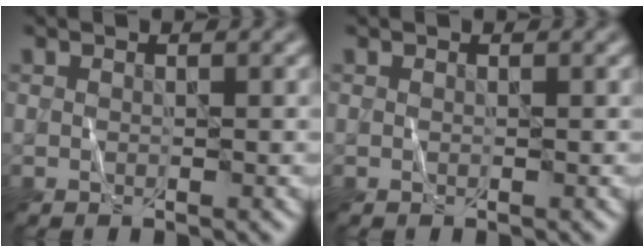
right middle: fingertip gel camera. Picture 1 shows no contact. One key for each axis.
{"total": 0.0}